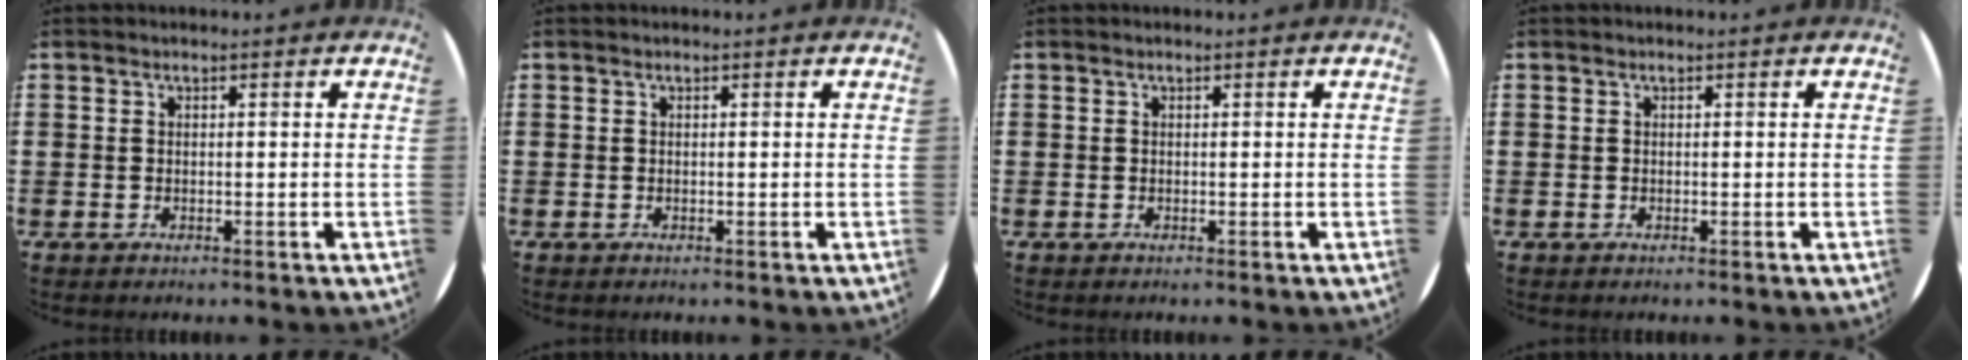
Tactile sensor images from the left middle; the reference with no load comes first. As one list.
[{"total": 0.0}, {"total": 0.0}, {"total": 0.0}]